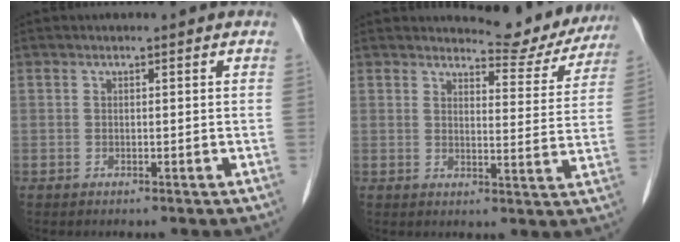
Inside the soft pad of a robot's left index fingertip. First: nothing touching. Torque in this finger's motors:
{"motor_torque": [-0.71, -0.97, -0.65, -0.07]}